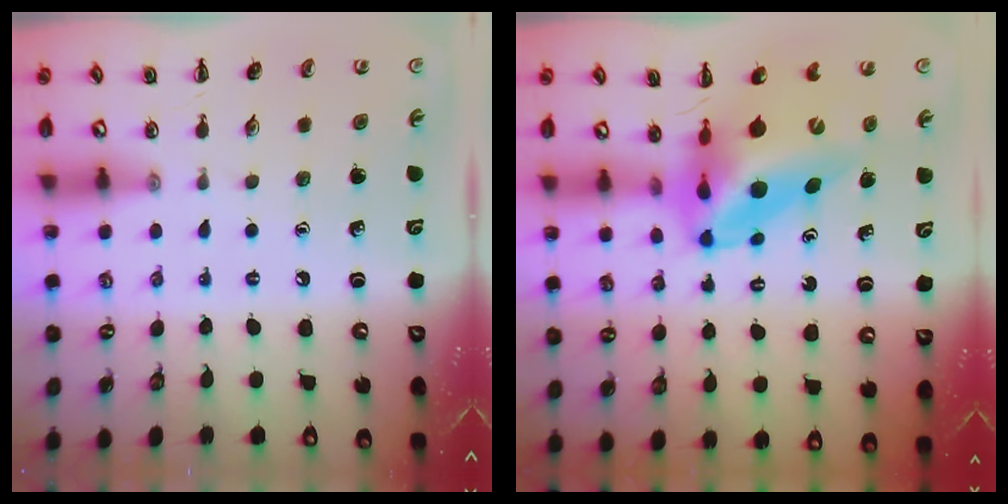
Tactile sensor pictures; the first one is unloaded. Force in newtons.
{"total": 10.7, "press": 10.2, "slide": 3.1}